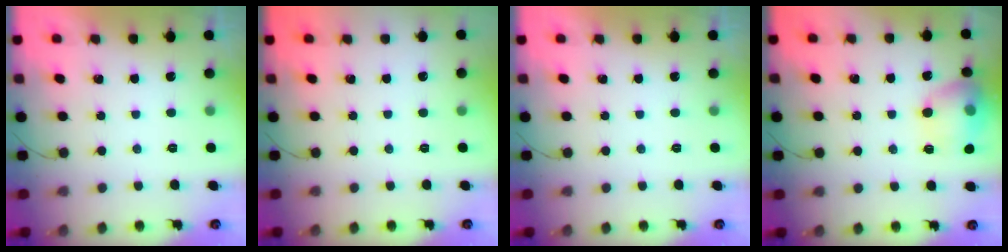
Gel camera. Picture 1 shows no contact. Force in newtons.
{"total": 0.0}
{"total": 0.0}
{"total": 14.2, "press": 14.1, "slide": 1.3}